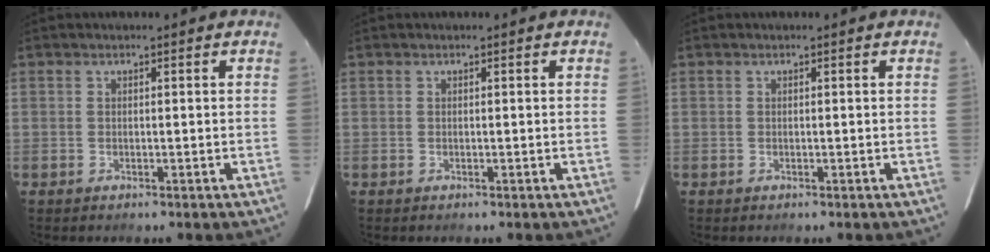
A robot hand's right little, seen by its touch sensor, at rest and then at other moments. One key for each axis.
{"total": 0.0}
{"total": 0.0}